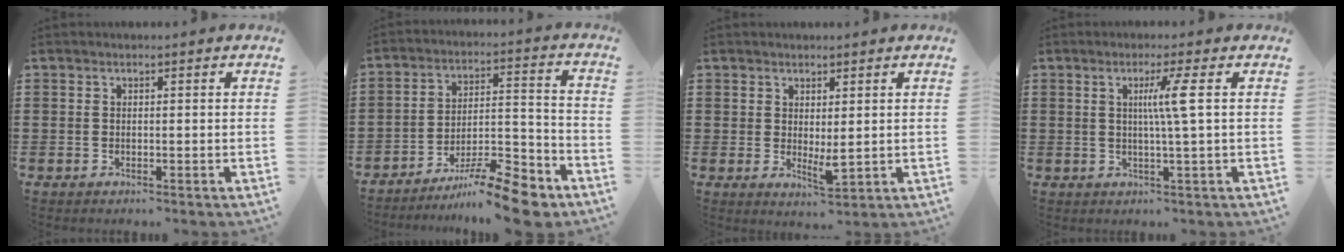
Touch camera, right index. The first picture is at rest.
{"total": 12.2, "force": [-10.1, 1.8, 6.6], "torque": [-0.094, 0.039, -0.187]}
{"total": 2.9, "force": [0.8, 1.3, 2.4], "torque": [-0.045, 0.001, 0.017]}
{"total": 4.6, "force": [0.9, -1.0, 4.4], "torque": [-0.086, -0.006, 0.007]}